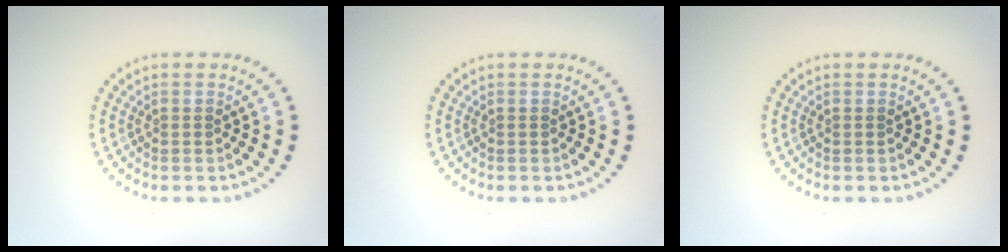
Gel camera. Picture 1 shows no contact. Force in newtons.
{"total": 0.0}
{"total": 0.0}